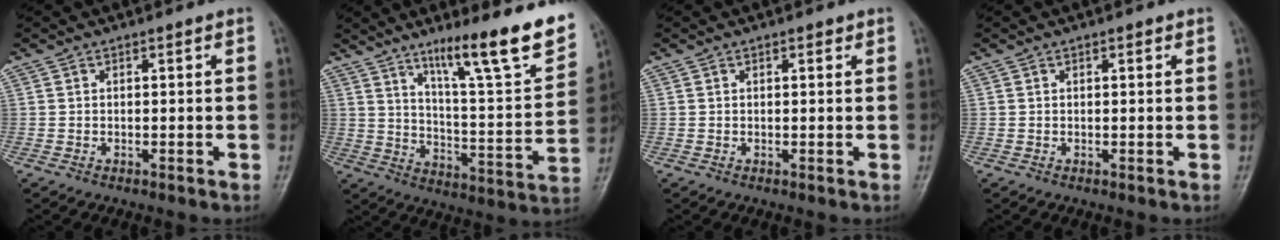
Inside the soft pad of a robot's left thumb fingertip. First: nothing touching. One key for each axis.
{"total": 18.7, "fx": 12.3, "fy": 2.8, "fz": 13.8, "tx": -0.177, "ty": -0.070, "tz": 0.196}
{"total": 0.9, "fx": 0.5, "fy": 0.4, "fz": 0.6, "tx": -0.006, "ty": 0.000, "tz": 0.005}
{"total": 0.7, "fx": 0.3, "fy": 0.3, "fz": 0.5, "tx": -0.008, "ty": 0.000, "tz": 0.004}